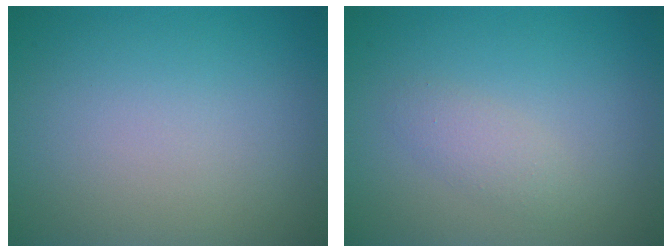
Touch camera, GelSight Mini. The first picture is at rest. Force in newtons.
{"total": 1.5, "press": 1.5, "slide": 0.0}